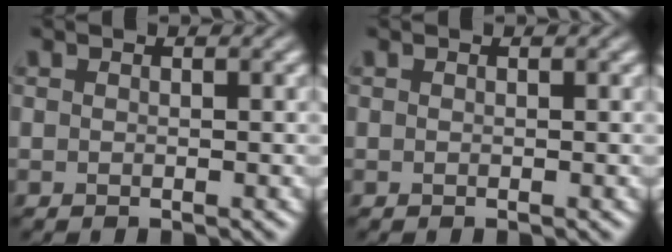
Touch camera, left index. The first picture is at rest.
{"total": 0.0}